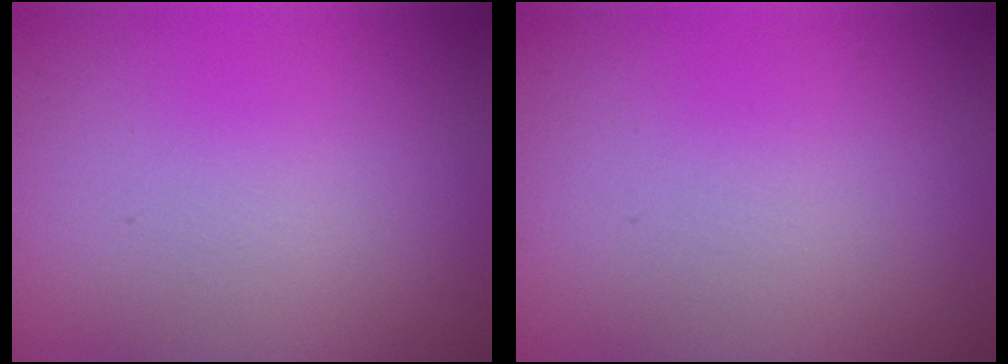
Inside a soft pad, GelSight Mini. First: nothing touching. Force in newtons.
{"total": 0.0}